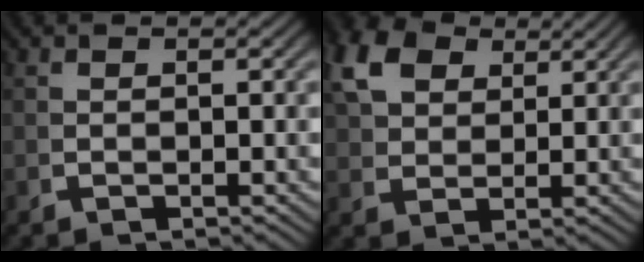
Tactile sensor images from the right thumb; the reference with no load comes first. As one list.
[{"total": 5.6, "force": [3.7, 3.2, 2.9], "torque": [-0.058, 0.002, 0.072]}]